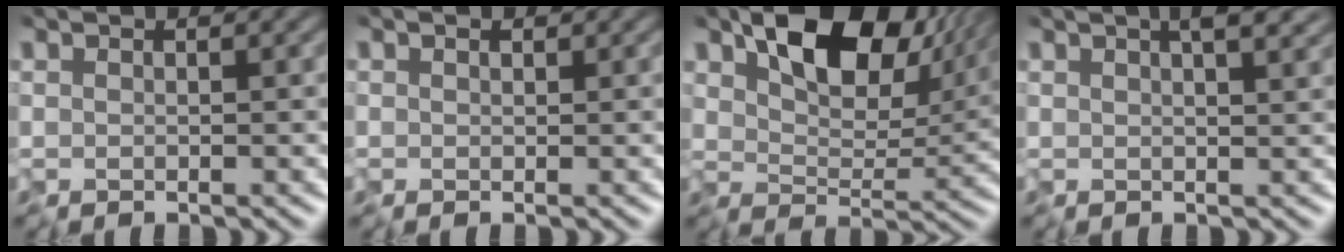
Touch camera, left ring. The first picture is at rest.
{"total": 0.8, "force": [0.4, 0.5, 0.5], "torque": [-0.006, 0.005, 0.001]}
{"total": 10.3, "force": [4.3, 6.1, 7.1], "torque": [-0.115, -0.002, 0.073]}
{"total": 6.6, "force": [3.6, 2.9, 4.7], "torque": [-0.060, 0.035, 0.031]}